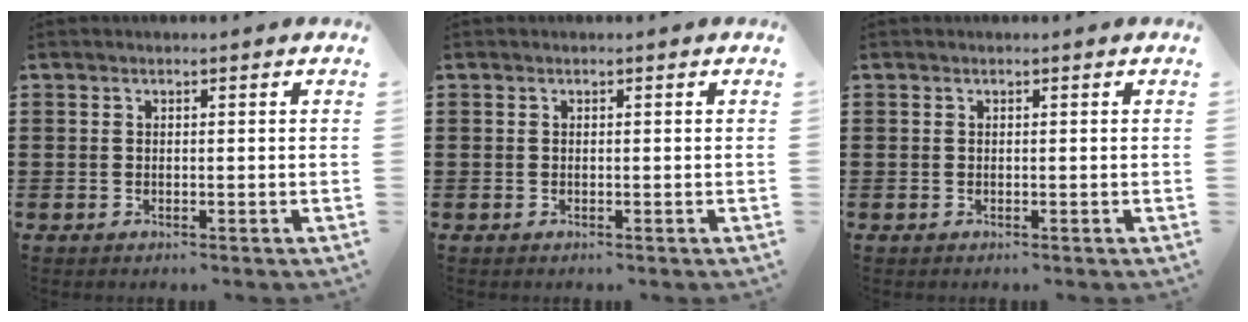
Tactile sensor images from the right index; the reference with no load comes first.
{"total": 0.0}
{"total": 0.0}